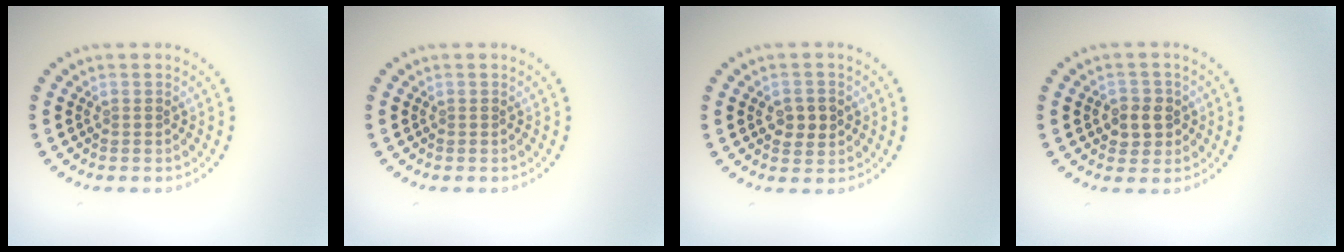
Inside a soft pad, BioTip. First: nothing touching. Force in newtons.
{"total": 0.0}
{"total": 2.4, "press": 2.3, "slide": 0.3}
{"total": 2.5, "press": 2.4, "slide": 0.8}